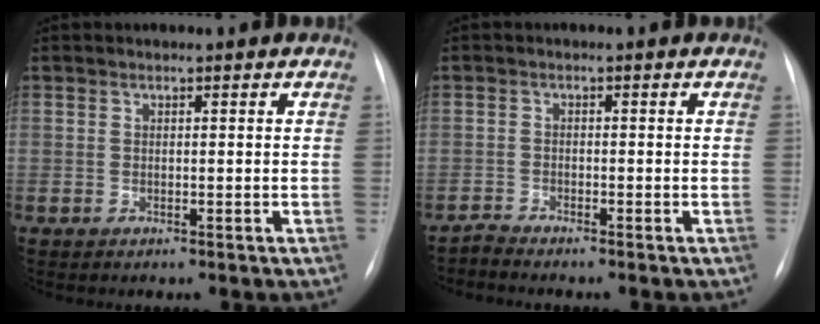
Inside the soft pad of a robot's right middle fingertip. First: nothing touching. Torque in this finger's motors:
{"motor_torque": [0.00, -0.02, -0.03, 0.00]}